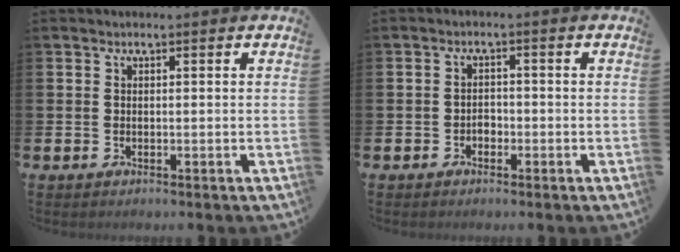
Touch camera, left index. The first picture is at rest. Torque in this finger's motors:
{"motor_torque": [0.06, 0.02, 0.02, 0.03]}